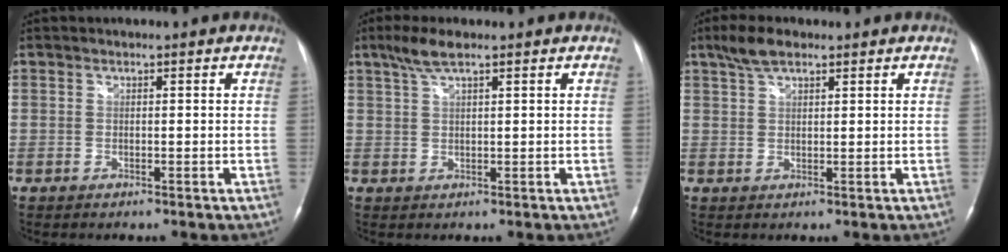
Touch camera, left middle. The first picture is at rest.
{"total": 3.8, "force": [2.6, 0.4, 2.7], "torque": [-0.064, 0.009, 0.054]}
{"total": 4.3, "force": [3.1, 1.4, 2.6], "torque": [-0.063, 0.012, 0.061]}